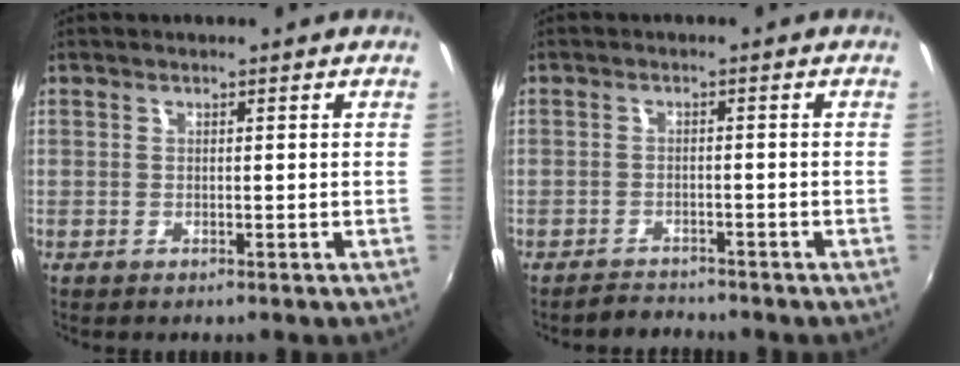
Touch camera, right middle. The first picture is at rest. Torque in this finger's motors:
{"motor_torque": [-0.06, -0.44, -0.25, -0.07]}